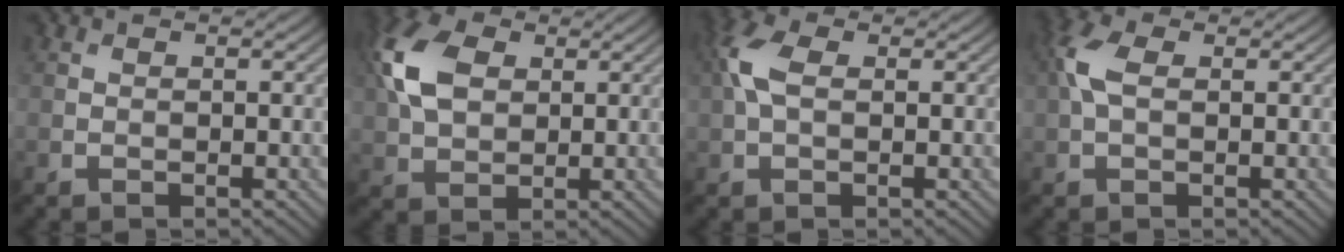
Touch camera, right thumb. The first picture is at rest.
{"total": 8.5, "force": [2.2, 5.8, 5.9], "torque": [-0.163, 0.017, 0.038]}
{"total": 4.4, "force": [0.8, 2.5, 3.5], "torque": [-0.094, 0.012, 0.009]}
{"total": 3.9, "force": [0.7, 2.2, 3.1], "torque": [-0.085, 0.011, 0.006]}